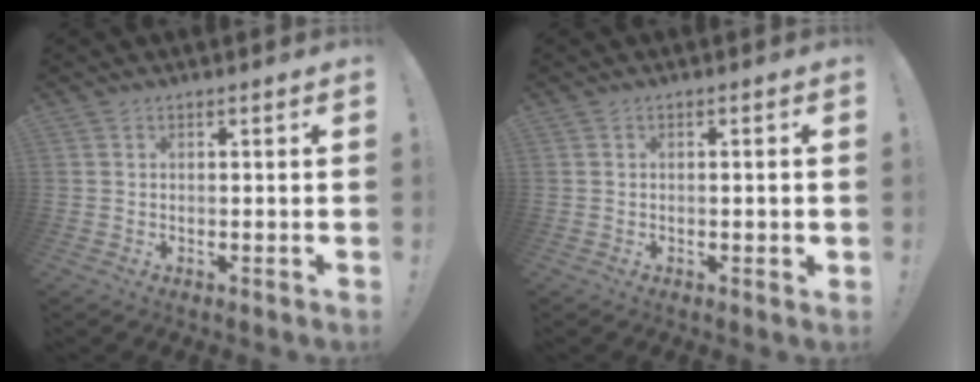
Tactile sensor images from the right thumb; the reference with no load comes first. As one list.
[{"total": 1.2, "force": [-0.4, 0.3, 1.0], "torque": [-0.014, 0.001, -0.008]}]